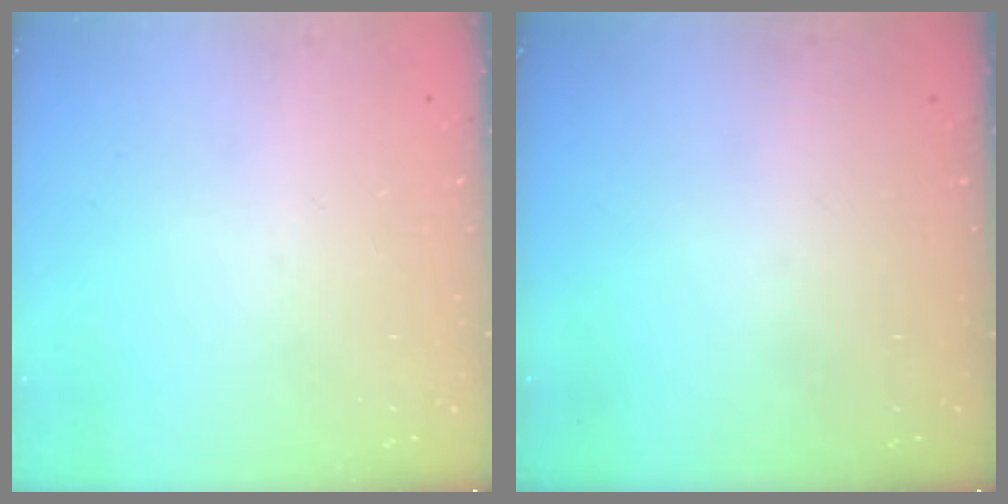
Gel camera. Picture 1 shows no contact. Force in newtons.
{"total": 0.0}